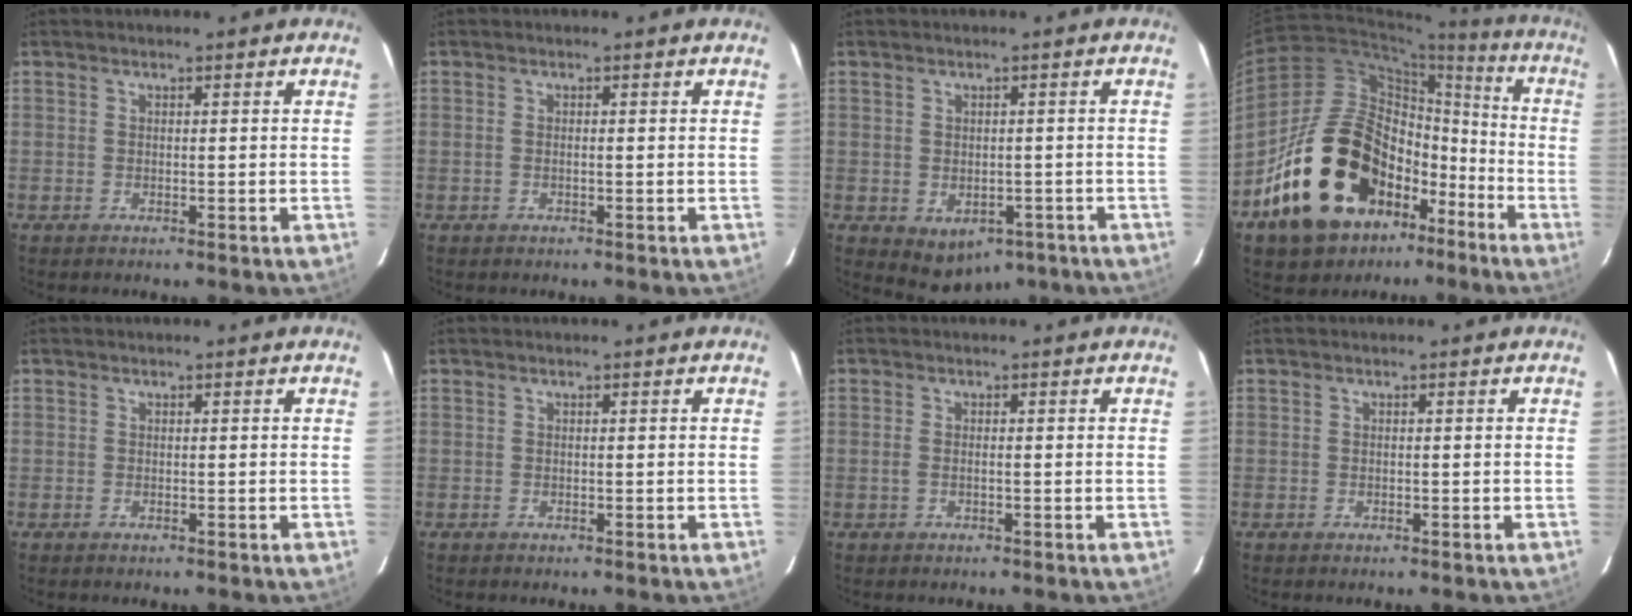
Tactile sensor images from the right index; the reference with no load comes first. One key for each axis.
{"total": 0.5, "fx": -0.1, "fy": 0.1, "fz": 0.5, "tx": -0.012, "ty": 0.001, "tz": -0.004}
{"total": 6.5, "fx": -3.2, "fy": 4.9, "fz": 2.8, "tx": -0.045, "ty": 0.002, "tz": -0.021}
{"total": 24.3, "fx": -12.6, "fy": 14.5, "fz": 14.9, "tx": -0.275, "ty": 0.008, "tz": -0.189}
{"total": 0.0}
{"total": 0.0}
{"total": 0.7, "fx": -0.2, "fy": 0.2, "fz": 0.6, "tx": -0.015, "ty": 0.001, "tz": -0.004}
{"total": 0.0}